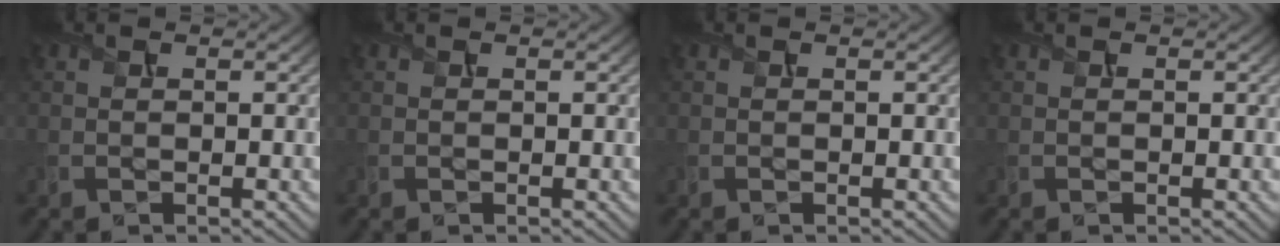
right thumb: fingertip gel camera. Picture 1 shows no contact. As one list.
[{"total": 0.0}, {"total": 0.0}, {"total": 0.0}]